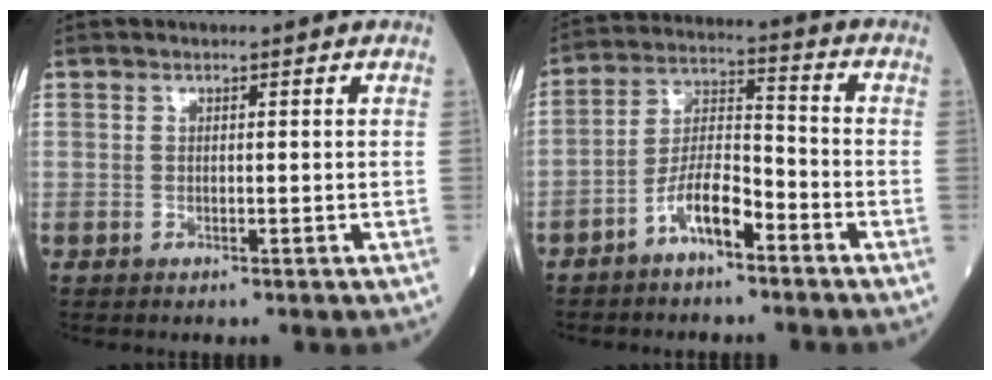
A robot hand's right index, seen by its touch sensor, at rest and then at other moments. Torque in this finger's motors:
{"motor_torque": [0.24, -0.28, 0.56, 0.15]}